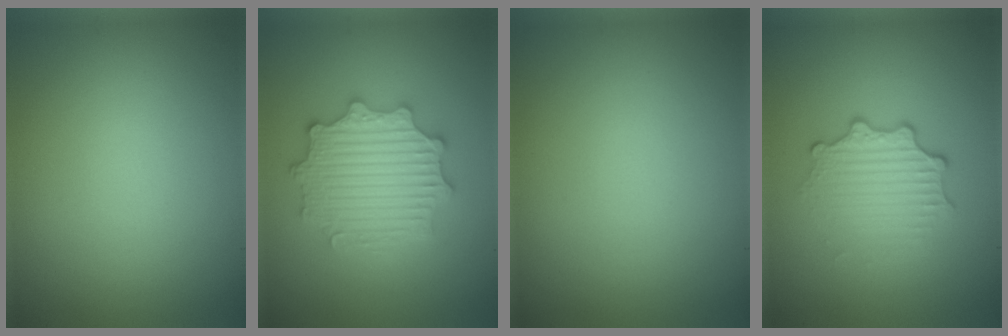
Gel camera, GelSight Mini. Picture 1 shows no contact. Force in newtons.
{"total": 5.5, "press": 5.4, "slide": 1.0}
{"total": 0.0}
{"total": 3.3, "press": 2.5, "slide": 2.2}